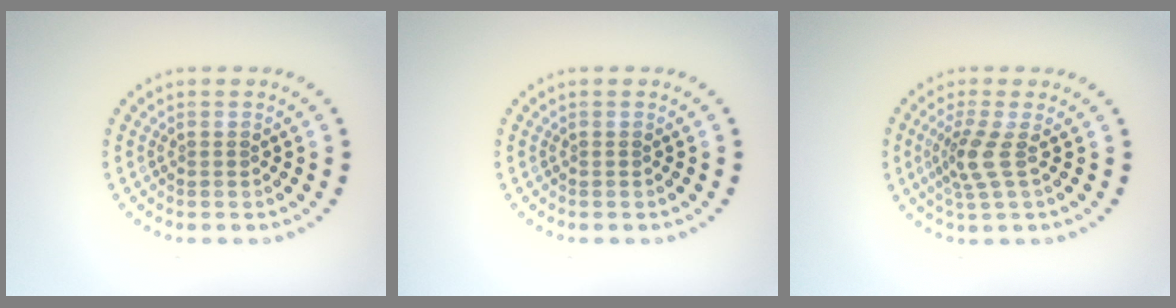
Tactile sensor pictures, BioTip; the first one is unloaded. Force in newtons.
{"total": 0.0}
{"total": 2.6, "press": 1.9, "slide": 1.7}